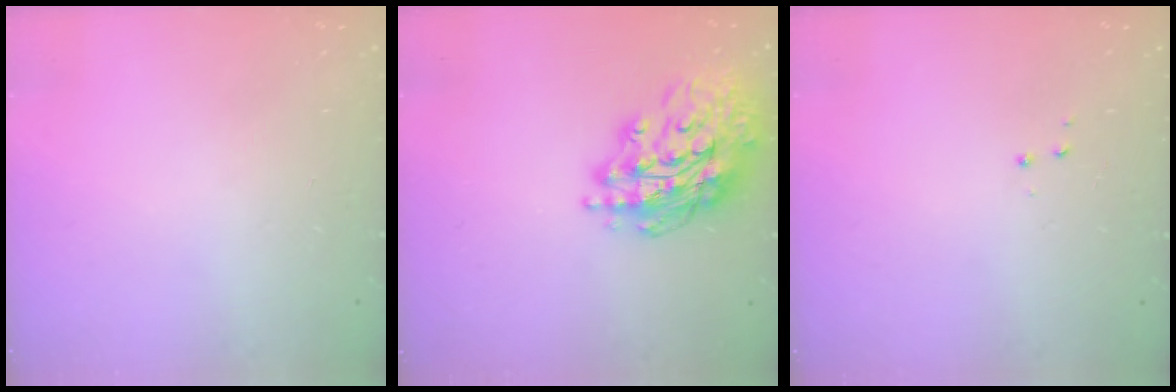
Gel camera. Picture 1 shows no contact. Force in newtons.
{"total": 18.9, "press": 18.8, "slide": 2.2}
{"total": 2.9, "press": 2.8, "slide": 0.4}